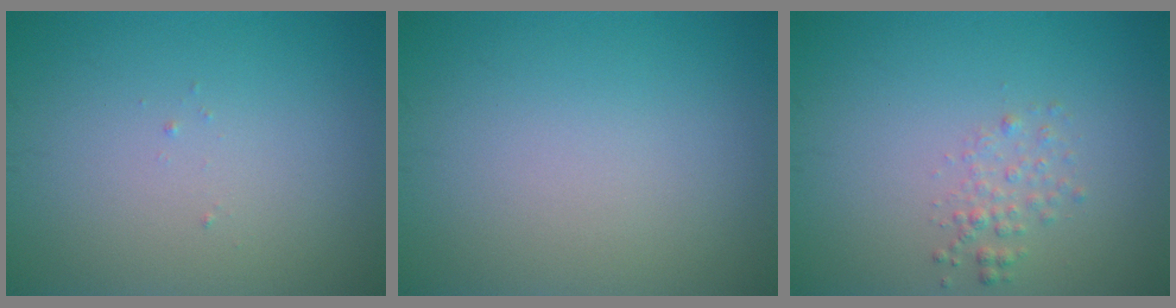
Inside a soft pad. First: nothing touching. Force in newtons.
{"total": 0.0}
{"total": 1.4, "press": 1.4, "slide": 0.1}